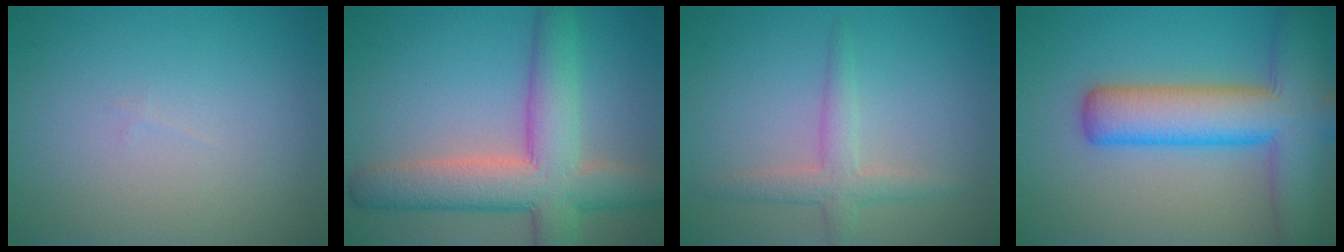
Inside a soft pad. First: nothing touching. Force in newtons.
{"total": 8.6, "press": 8.6, "slide": 0.5}
{"total": 2.6, "press": 2.6, "slide": 0.0}
{"total": 9.9, "press": 9.9, "slide": 0.4}